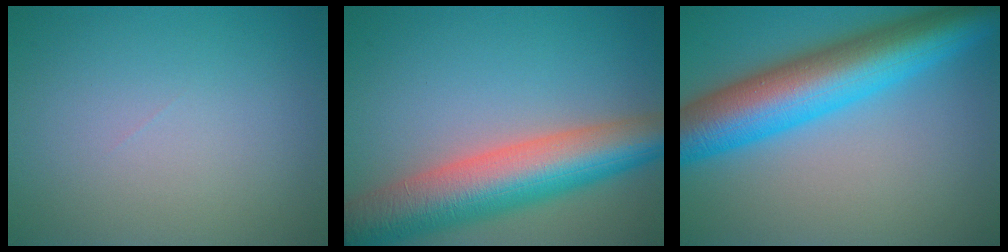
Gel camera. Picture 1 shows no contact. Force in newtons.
{"total": 10.0, "press": 10.0, "slide": 0.4}
{"total": 11.0, "press": 11.0, "slide": 0.3}